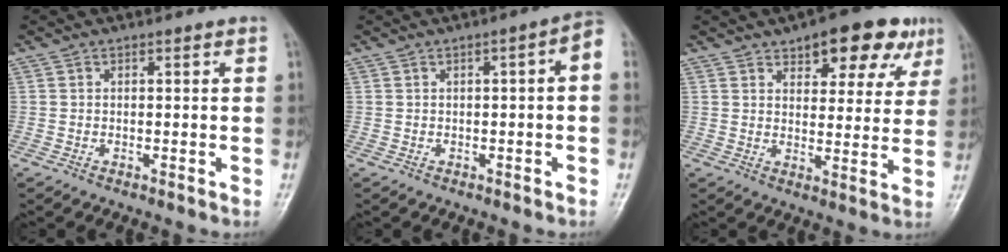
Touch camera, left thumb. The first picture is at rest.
{"total": 3.5, "force": [-0.2, 1.0, 3.4], "torque": [-0.045, 0.024, -0.007]}
{"total": 12.9, "force": [7.5, 5.9, 8.7], "torque": [-0.067, -0.020, 0.099]}